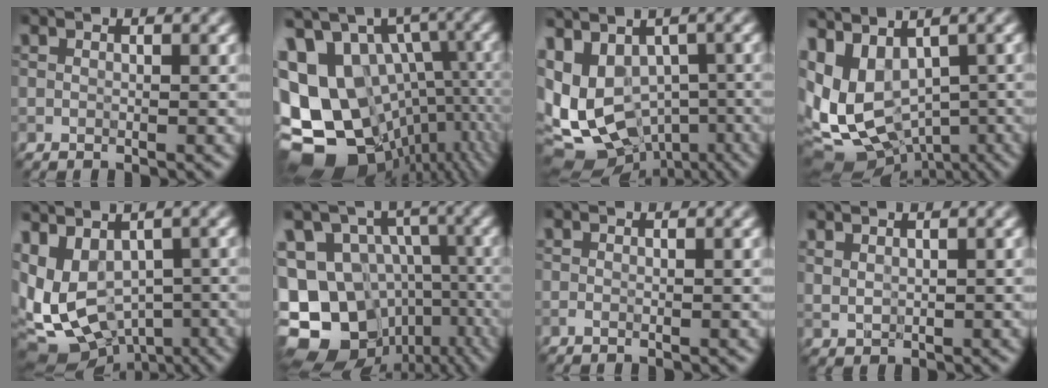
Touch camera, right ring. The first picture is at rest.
{"total": 18.2, "force": [-4.0, 14.0, 11.0], "torque": [-0.201, 0.002, -0.020]}
{"total": 11.8, "force": [-2.6, 9.2, 6.8], "torque": [-0.160, -0.012, 0.021]}
{"total": 10.1, "force": [-0.7, 7.4, 6.8], "torque": [-0.144, -0.014, 0.048]}
{"total": 8.7, "force": [-1.6, 6.4, 5.7], "torque": [-0.114, -0.009, 0.018]}
{"total": 17.0, "force": [-6.1, 14.5, 6.5], "torque": [-0.153, -0.022, -0.062]}
{"total": 0.5, "force": [-0.5, 0.0, 0.3], "torque": [-0.002, 0.002, -0.005]}
{"total": 1.2, "force": [1.1, 0.3, 0.1], "torque": [0.000, 0.006, 0.029]}